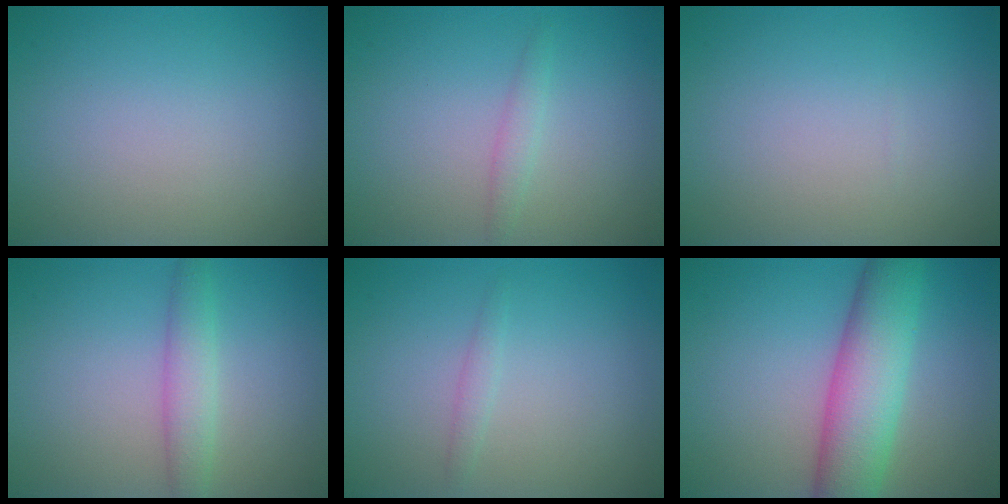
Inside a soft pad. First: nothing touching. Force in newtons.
{"total": 1.2, "press": 1.2, "slide": 0.1}
{"total": 0.0}
{"total": 2.8, "press": 2.8, "slide": 0.1}
{"total": 0.9, "press": 0.9, "slide": 0.0}
{"total": 7.3, "press": 7.3, "slide": 0.2}